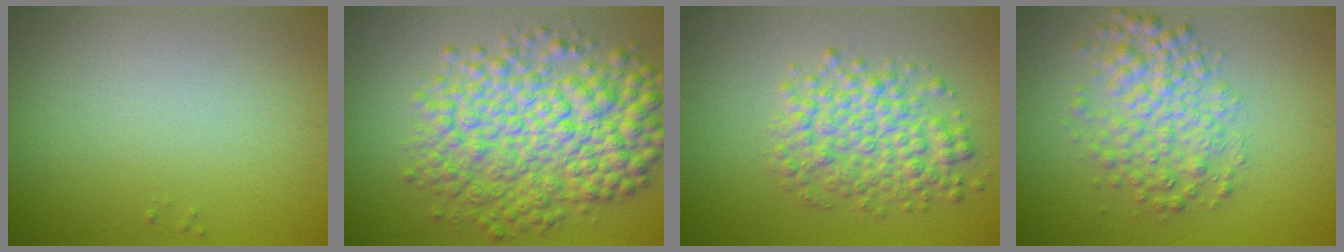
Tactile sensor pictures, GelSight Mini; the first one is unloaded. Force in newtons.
{"total": 9.3, "press": 9.3, "slide": 0.1}
{"total": 4.9, "press": 4.9, "slide": 0.1}
{"total": 4.6, "press": 4.6, "slide": 0.1}